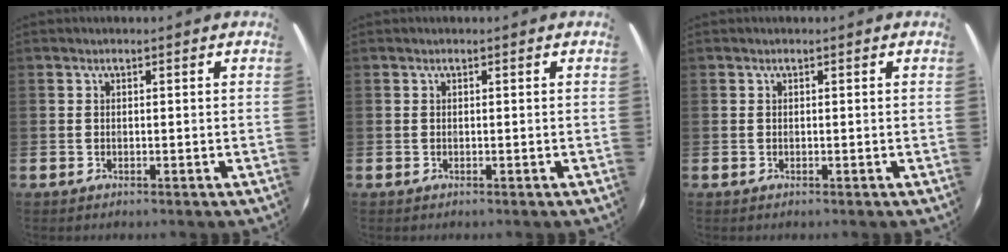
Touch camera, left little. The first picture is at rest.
{"total": 0.0}
{"total": 0.0}